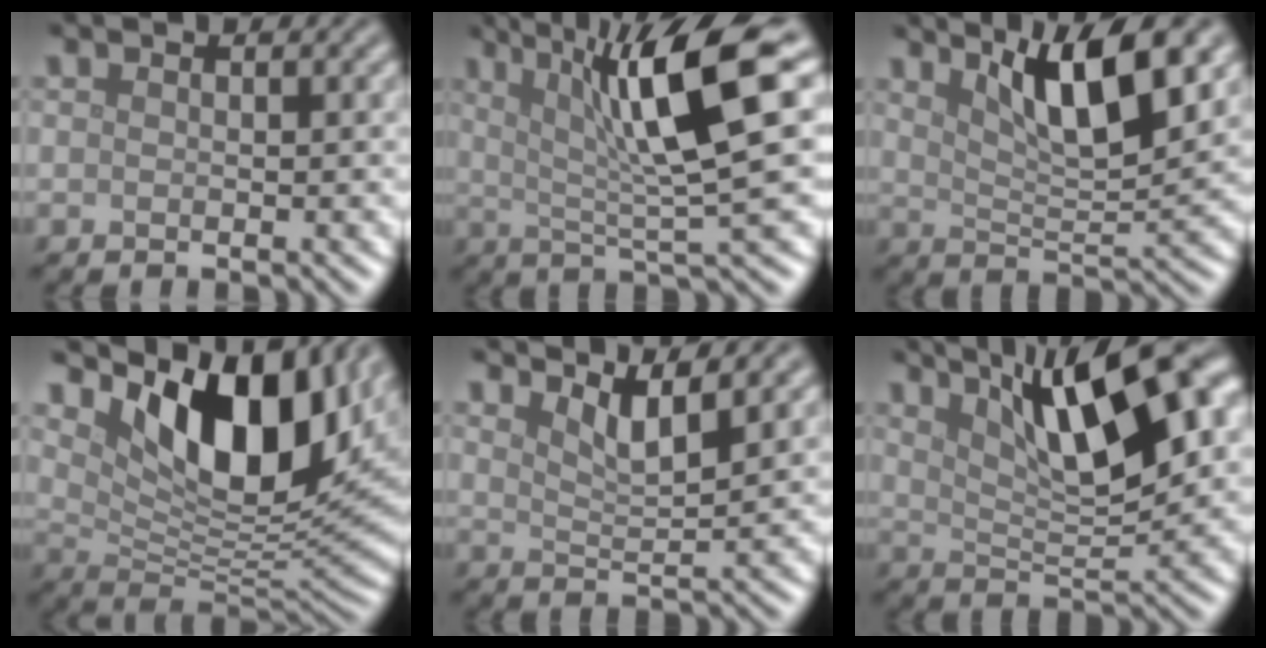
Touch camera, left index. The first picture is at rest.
{"total": 10.6, "force": [3.1, 2.0, 9.9], "torque": [-0.145, 0.005, 0.052]}
{"total": 7.5, "force": [4.2, 1.8, 6.0], "torque": [-0.090, 0.002, 0.073]}
{"total": 11.9, "force": [5.8, 5.5, 8.8], "torque": [-0.140, -0.008, 0.109]}
{"total": 3.1, "force": [2.3, 0.5, 1.9], "torque": [-0.030, -0.004, 0.043]}
{"total": 12.6, "force": [5.8, 3.8, 10.5], "torque": [-0.144, 0.023, 0.086]}